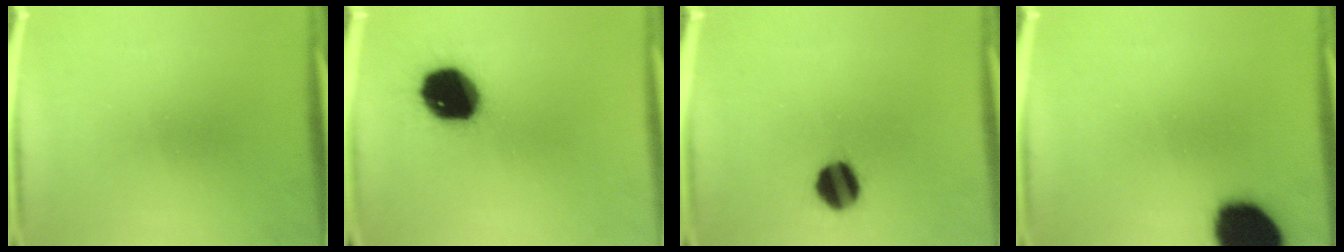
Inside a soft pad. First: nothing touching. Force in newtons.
{"total": 16.3}
{"total": 8.9}
{"total": 19.7}